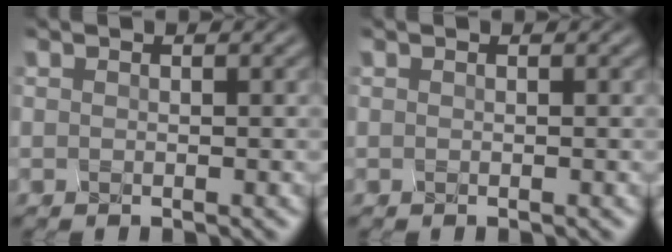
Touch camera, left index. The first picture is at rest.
{"total": 0.0}